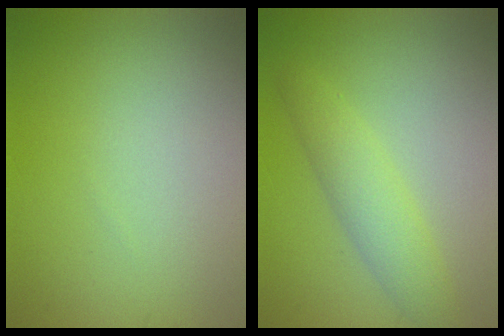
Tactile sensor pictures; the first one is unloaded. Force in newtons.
{"total": 3.1, "press": 3.0, "slide": 0.1}